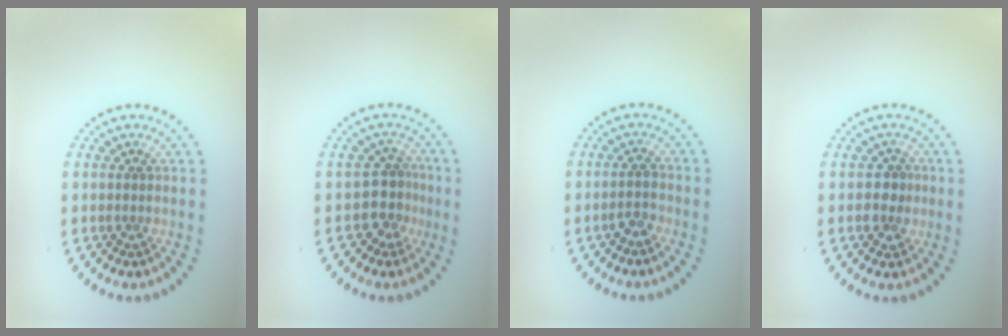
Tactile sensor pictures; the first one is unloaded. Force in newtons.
{"total": 2.7, "press": 2.1, "slide": 1.8}
{"total": 1.6, "press": 1.4, "slide": 0.6}
{"total": 2.1, "press": 2.0, "slide": 0.5}